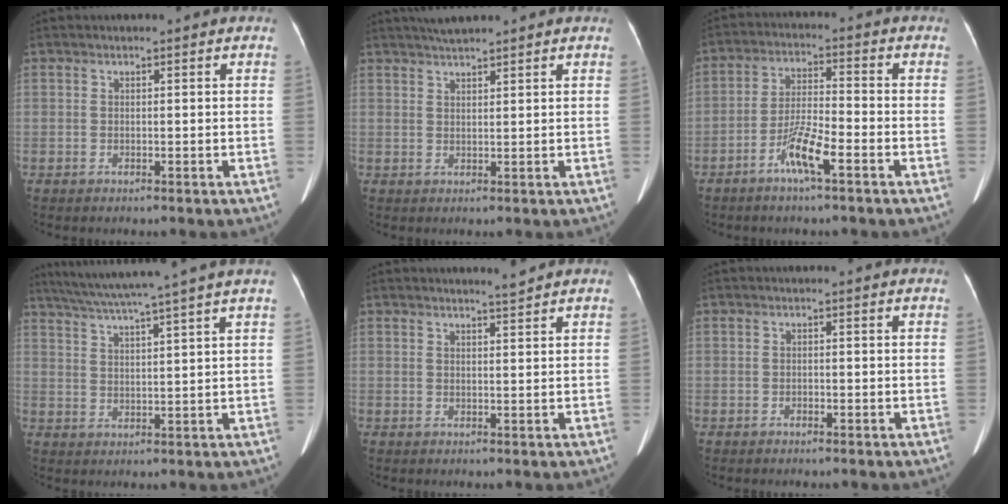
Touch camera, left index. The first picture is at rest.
{"total": 3.1, "force": [2.8, 0.1, 1.4], "torque": [-0.026, 0.015, 0.048]}
{"total": 6.7, "force": [-4.0, 0.4, 5.4], "torque": [-0.113, -0.005, -0.076]}
{"total": 12.4, "force": [10.4, -2.2, 6.5], "torque": [-0.113, 0.006, 0.150]}
{"total": 1.3, "force": [1.2, -0.5, 0.2], "torque": [-0.012, -0.014, 0.022]}
{"total": 0.7, "force": [-0.6, 0.2, 0.2], "torque": [-0.007, -0.004, -0.010]}